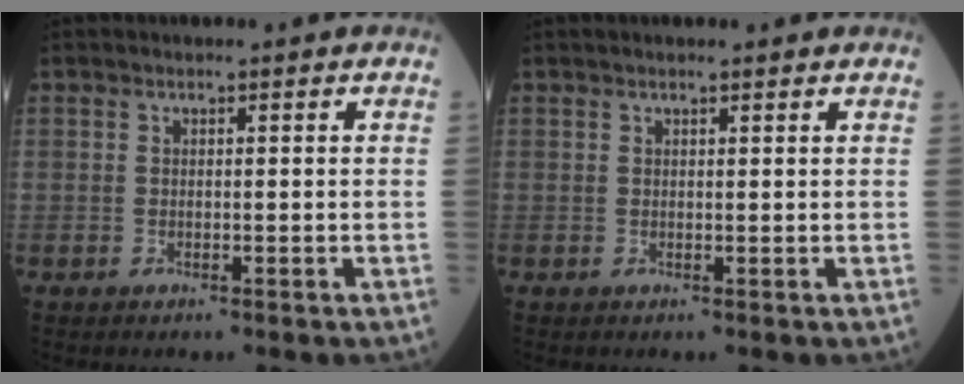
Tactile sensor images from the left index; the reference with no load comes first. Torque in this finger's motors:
{"motor_torque": [-0.14, 0.13, -0.11, -0.01]}